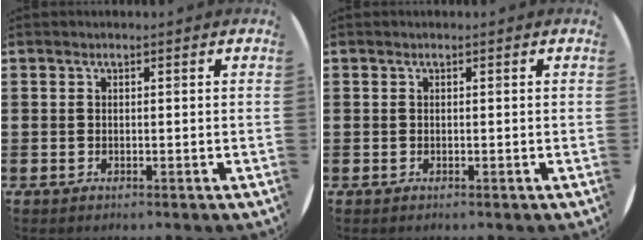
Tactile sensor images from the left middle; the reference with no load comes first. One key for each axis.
{"total": 0.0}